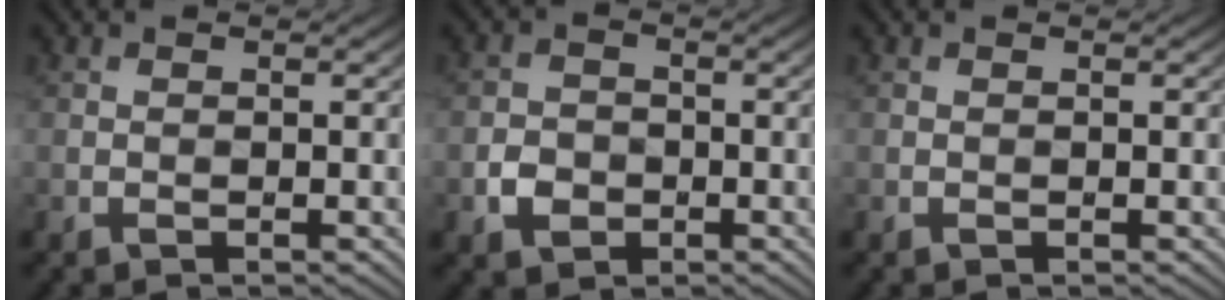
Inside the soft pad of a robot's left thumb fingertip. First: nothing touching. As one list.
[{"total": 2.8, "force": [-1.1, 2.4, 1.0], "torque": [-0.032, -0.009, -0.022]}, {"total": 0.0}]